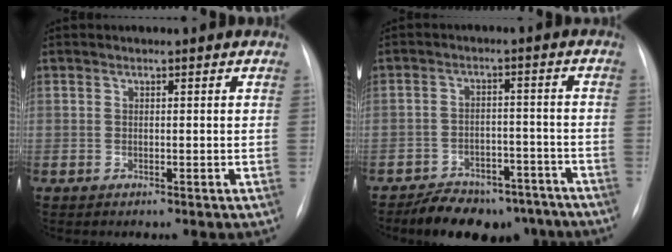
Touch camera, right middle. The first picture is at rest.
{"total": 13.0, "force": [-10.6, 6.1, 4.2], "torque": [-0.049, 0.019, -0.141]}